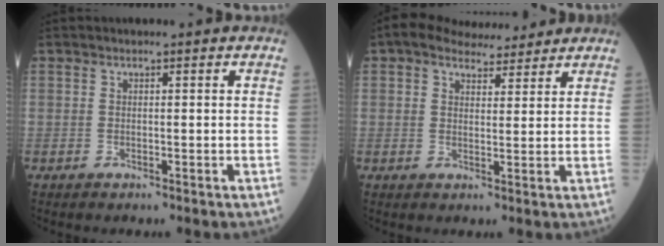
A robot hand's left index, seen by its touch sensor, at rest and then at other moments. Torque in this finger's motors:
{"motor_torque": [1.05, -1.09, 0.14, 0.05]}